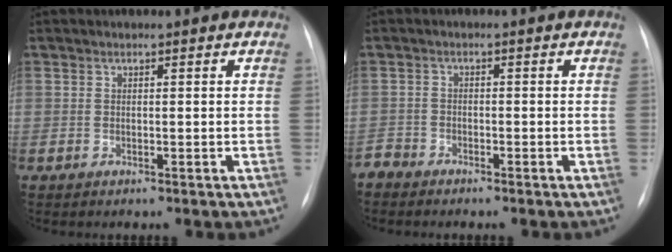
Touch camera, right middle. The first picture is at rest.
{"total": 2.2, "force": [-2.1, 0.6, -0.2], "torque": [0.008, -0.002, -0.040]}